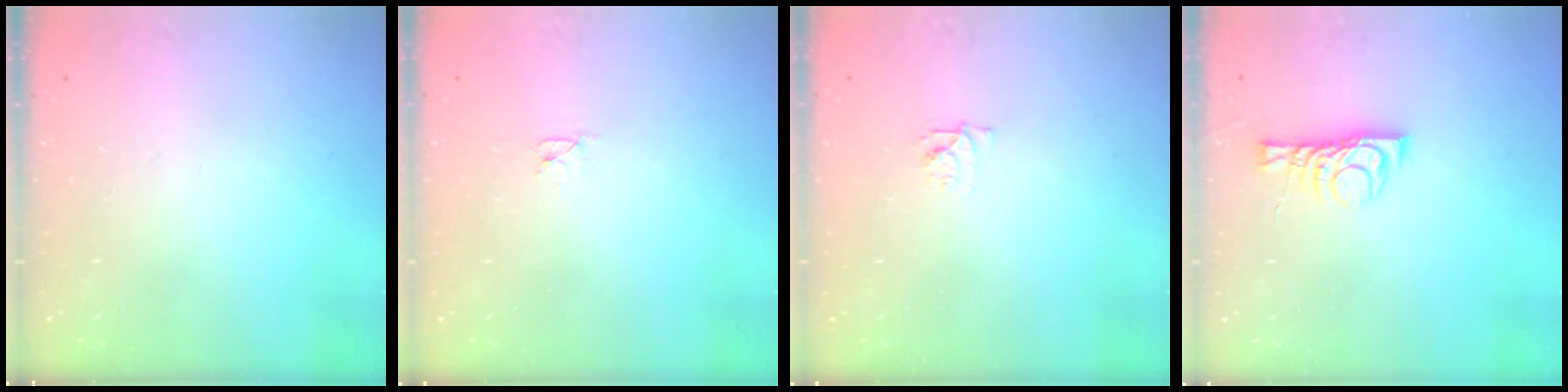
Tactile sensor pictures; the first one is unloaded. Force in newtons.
{"total": 2.6, "press": 2.6, "slide": 0.3}
{"total": 4.4, "press": 4.3, "slide": 0.5}
{"total": 7.0, "press": 6.9, "slide": 0.5}